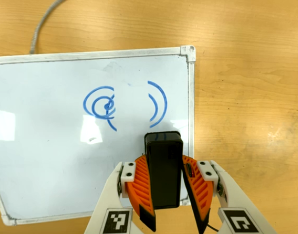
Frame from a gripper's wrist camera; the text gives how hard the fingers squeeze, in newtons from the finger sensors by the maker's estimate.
{"total": 7.6, "left": 7.9, "right": 7.4}